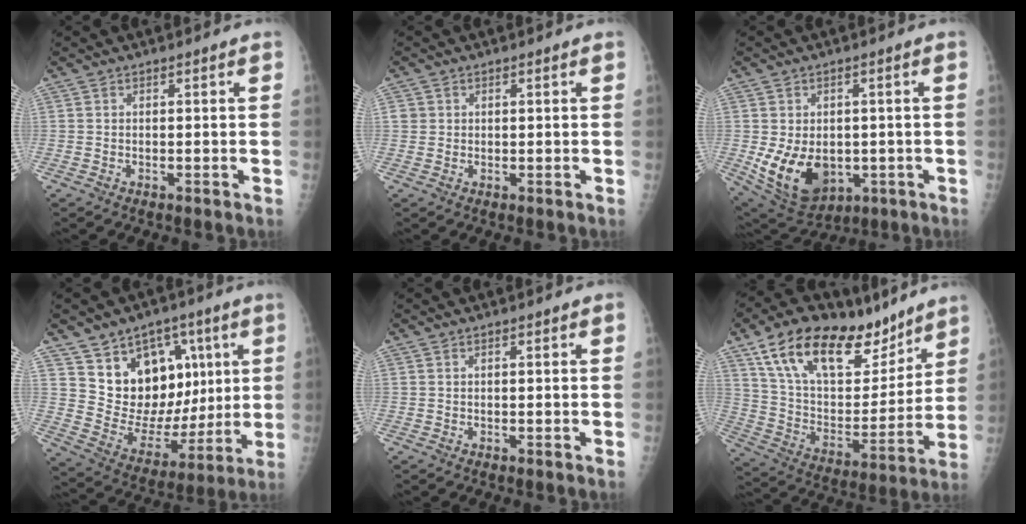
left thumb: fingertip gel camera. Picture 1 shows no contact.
{"total": 1.2, "force": [0.4, 1.1, 0.3], "torque": [0.006, 0.000, 0.004]}
{"total": 12.6, "force": [-2.2, 9.1, 8.5], "torque": [-0.122, -0.007, -0.007]}
{"total": 18.6, "force": [6.9, 12.8, 11.5], "torque": [-0.123, -0.023, 0.133]}
{"total": 0.9, "force": [0.5, 0.2, 0.7], "torque": [-0.010, 0.002, 0.004]}
{"total": 25.6, "force": [16.8, 12.3, 14.9], "torque": [-0.208, -0.045, 0.287]}